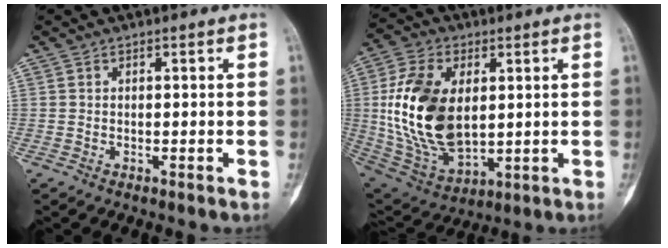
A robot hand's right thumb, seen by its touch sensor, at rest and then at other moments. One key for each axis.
{"total": 20.0, "fx": 2.4, "fy": 11.8, "fz": 15.9, "tx": -0.303, "ty": -0.016, "tz": 0.058}